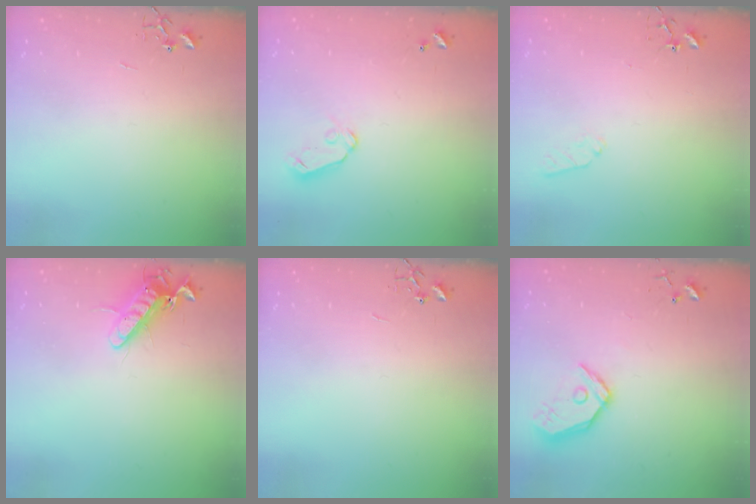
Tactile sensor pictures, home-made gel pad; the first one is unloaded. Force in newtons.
{"total": 6.2, "press": 6.2, "slide": 0.6}
{"total": 6.6, "press": 6.5, "slide": 0.6}
{"total": 11.7, "press": 11.6, "slide": 1.7}
{"total": 0.0}
{"total": 12.4, "press": 12.2, "slide": 1.9}